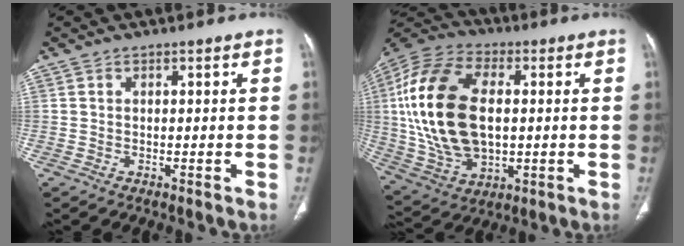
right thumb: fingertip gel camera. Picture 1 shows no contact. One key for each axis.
{"total": 23.4, "fx": 1.7, "fy": 14.0, "fz": 18.7, "tx": -0.377, "ty": 0.001, "tz": 0.038}